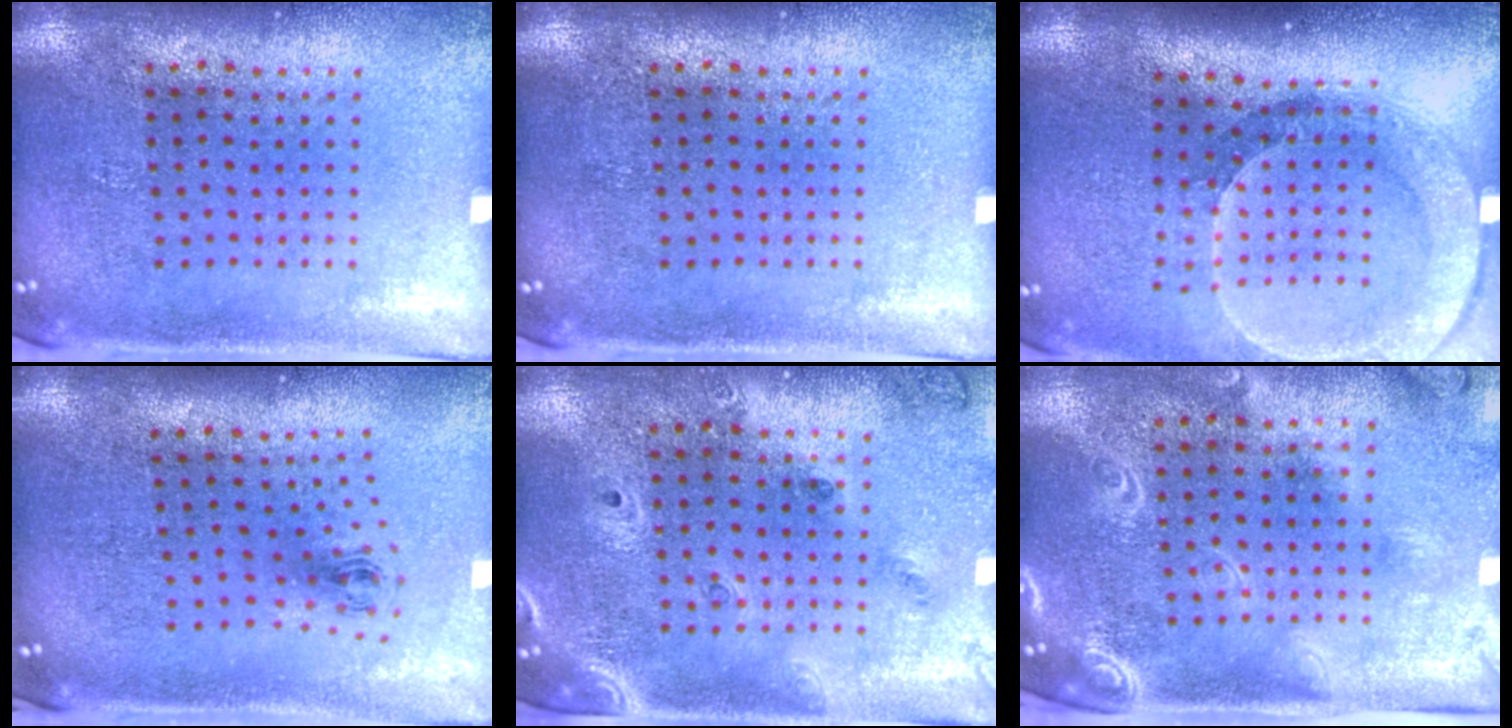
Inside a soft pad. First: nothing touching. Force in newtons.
{"total": 0.0}
{"total": 2.5, "press": 1.9, "slide": 1.6}
{"total": 0.9, "press": 0.4, "slide": 0.8}
{"total": 1.5, "press": 1.4, "slide": 0.7}
{"total": 2.4, "press": 1.9, "slide": 1.4}